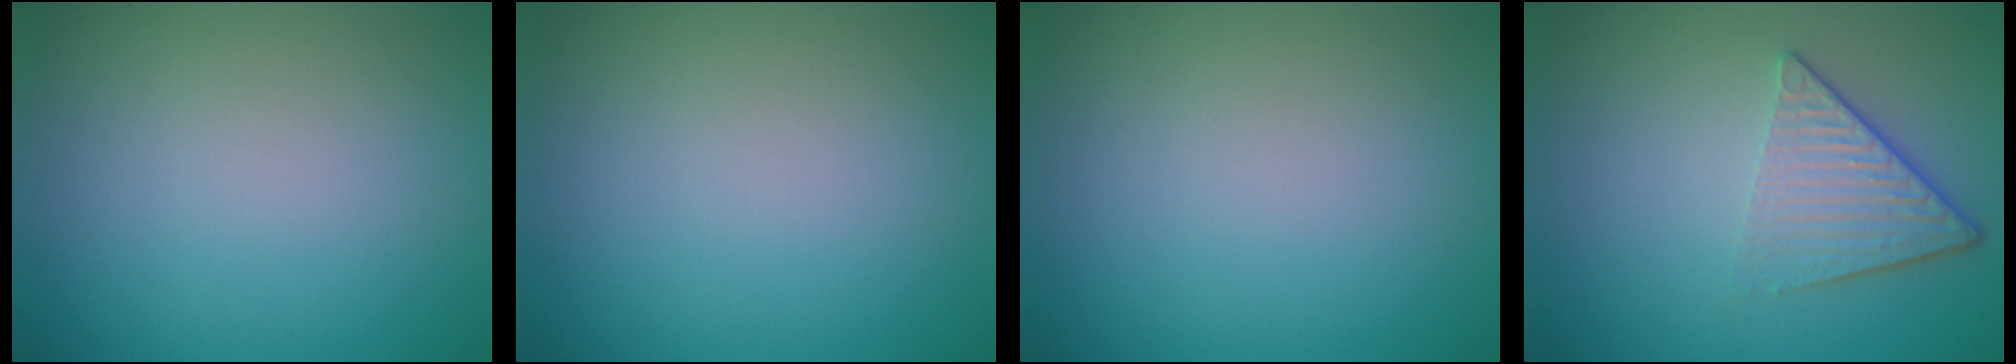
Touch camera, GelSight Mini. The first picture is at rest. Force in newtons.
{"total": 0.0}
{"total": 0.0}
{"total": 4.5, "press": 3.1, "slide": 3.3}